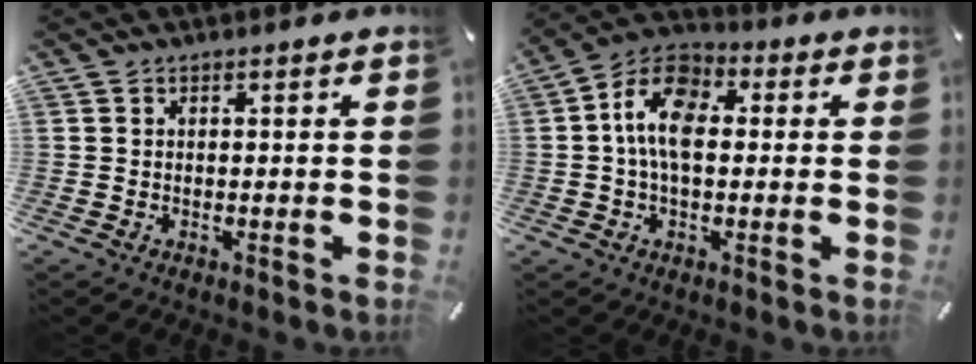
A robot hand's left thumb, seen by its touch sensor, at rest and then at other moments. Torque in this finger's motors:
{"motor_torque": [0.07, 0.72, 0.74, 0.41, 0.15]}